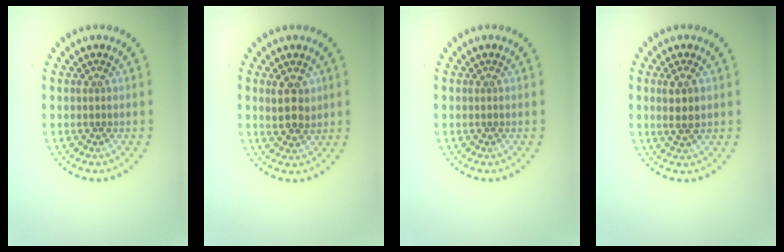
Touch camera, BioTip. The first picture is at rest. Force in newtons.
{"total": 2.7, "press": 2.6, "slide": 0.6}
{"total": 0.0}
{"total": 2.2, "press": 2.1, "slide": 0.7}